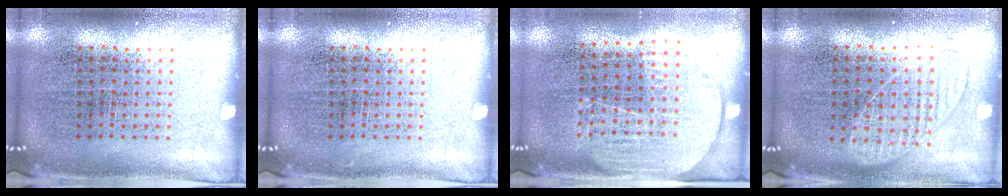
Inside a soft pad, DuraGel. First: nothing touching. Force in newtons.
{"total": 0.0}
{"total": 1.6, "press": 1.4, "slide": 0.8}
{"total": 0.9, "press": 0.9, "slide": 0.4}